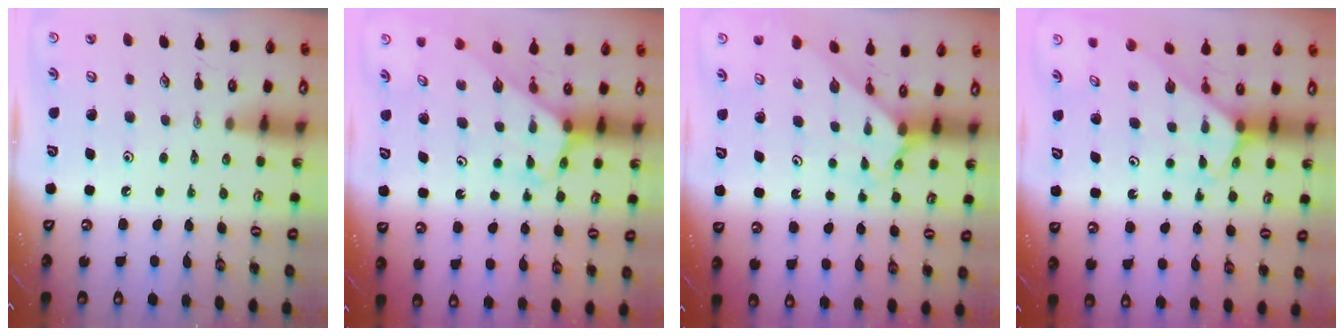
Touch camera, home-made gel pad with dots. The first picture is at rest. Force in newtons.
{"total": 3.2, "press": 3.2, "slide": 0.2}
{"total": 2.0, "press": 2.0, "slide": 0.2}
{"total": 2.5, "press": 2.5, "slide": 0.1}